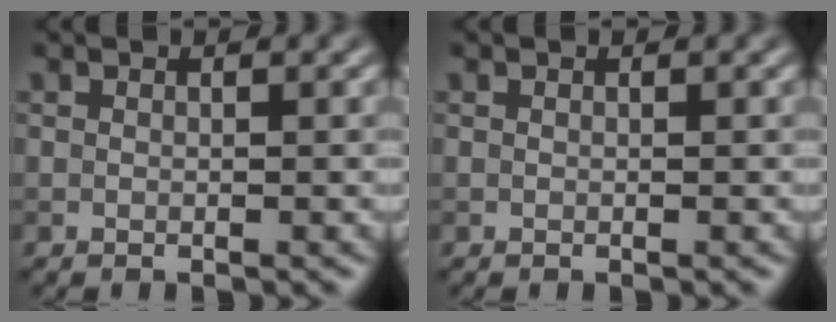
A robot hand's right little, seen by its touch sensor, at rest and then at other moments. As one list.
[{"total": 0.0}]